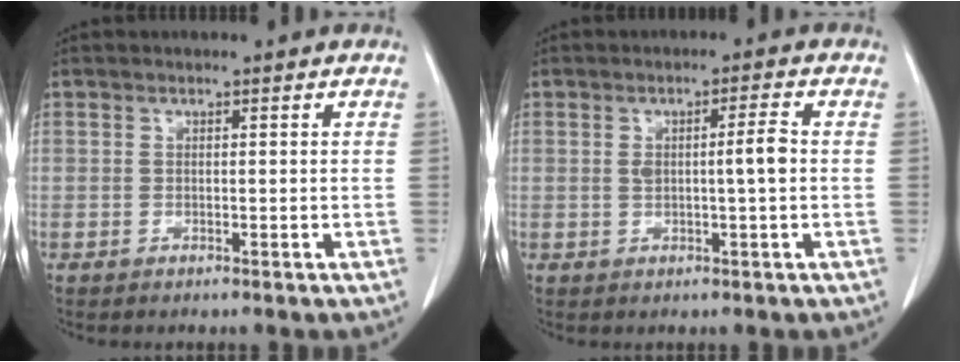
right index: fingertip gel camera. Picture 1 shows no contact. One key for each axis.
{"total": 3.8, "fx": 0.0, "fy": 0.1, "fz": 3.8, "tx": -0.066, "ty": 0.005, "tz": 0.003}